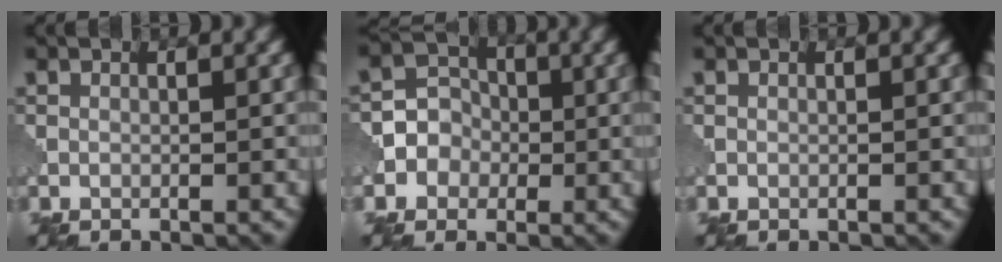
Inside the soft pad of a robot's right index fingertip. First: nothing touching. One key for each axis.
{"total": 4.5, "fx": -1.0, "fy": 4.2, "fz": 1.1, "tx": 0.001, "ty": 0.021, "tz": -0.032}
{"total": 0.0}